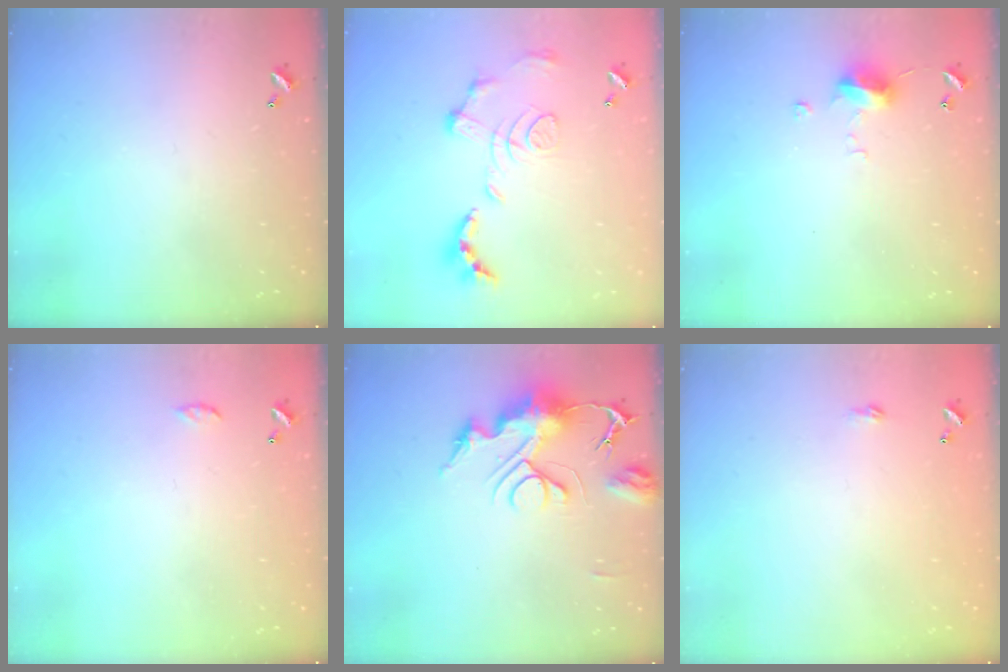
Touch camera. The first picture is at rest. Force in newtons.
{"total": 1.6, "press": 0.9, "slide": 1.3}
{"total": 5.8, "press": 5.7, "slide": 0.7}
{"total": 3.6, "press": 3.6, "slide": 0.5}
{"total": 11.9, "press": 11.9, "slide": 1.3}
{"total": 2.3, "press": 2.3, "slide": 0.4}